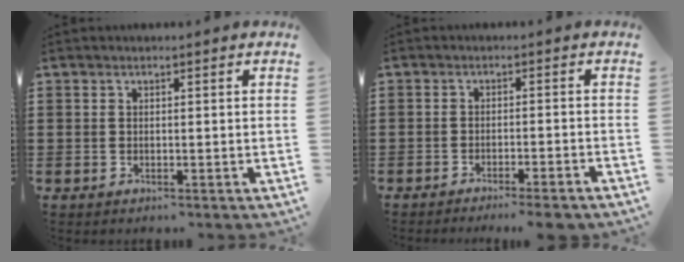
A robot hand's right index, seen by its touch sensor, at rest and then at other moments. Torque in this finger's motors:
{"motor_torque": [0.93, -0.75, 0.05, 0.00]}